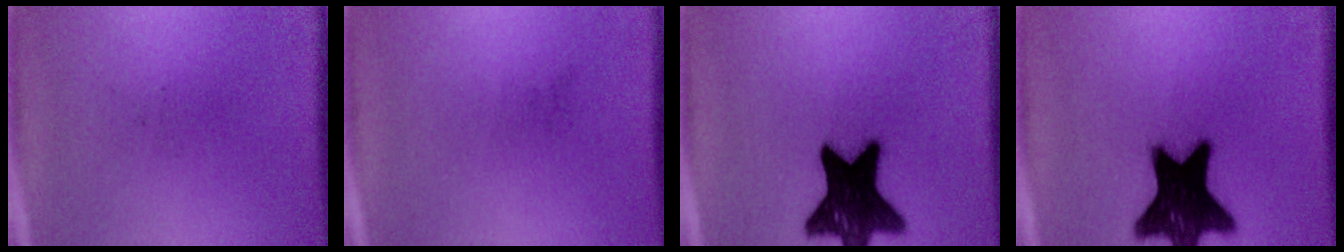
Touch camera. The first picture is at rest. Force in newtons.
{"total": 0.0}
{"total": 17.4}
{"total": 19.6}